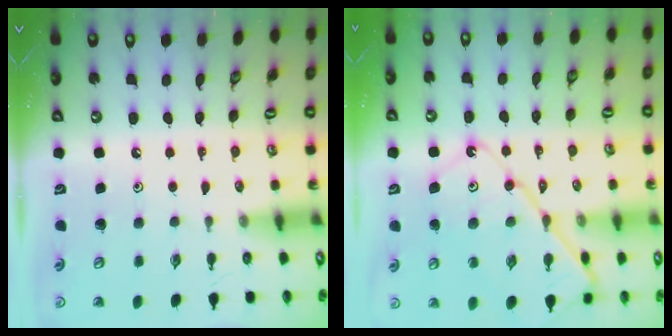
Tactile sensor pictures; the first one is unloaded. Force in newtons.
{"total": 15.5, "press": 15.4, "slide": 1.5}